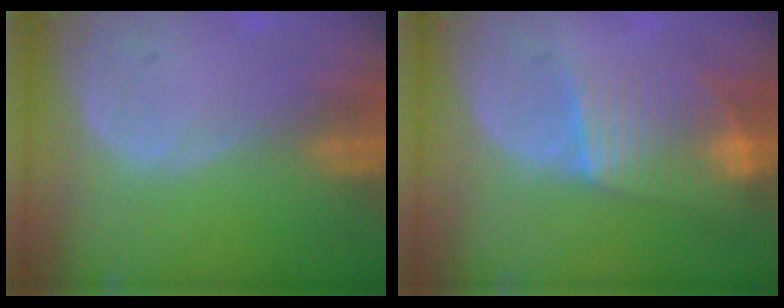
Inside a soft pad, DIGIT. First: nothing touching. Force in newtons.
{"total": 7.5, "press": 7.0, "slide": 2.5}